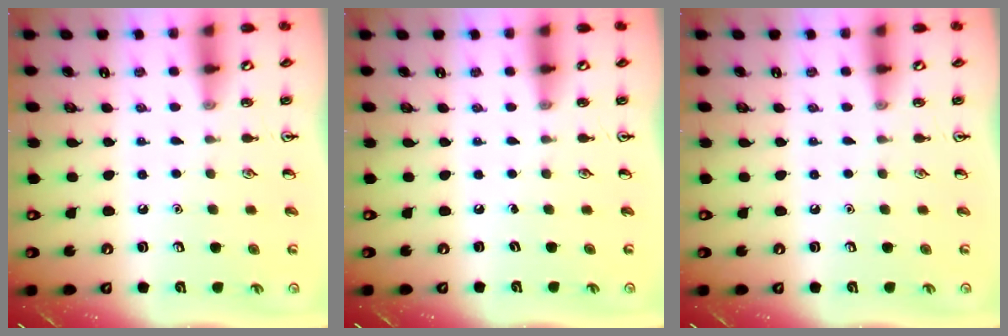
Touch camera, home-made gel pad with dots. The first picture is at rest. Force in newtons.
{"total": 0.0}
{"total": 0.0}